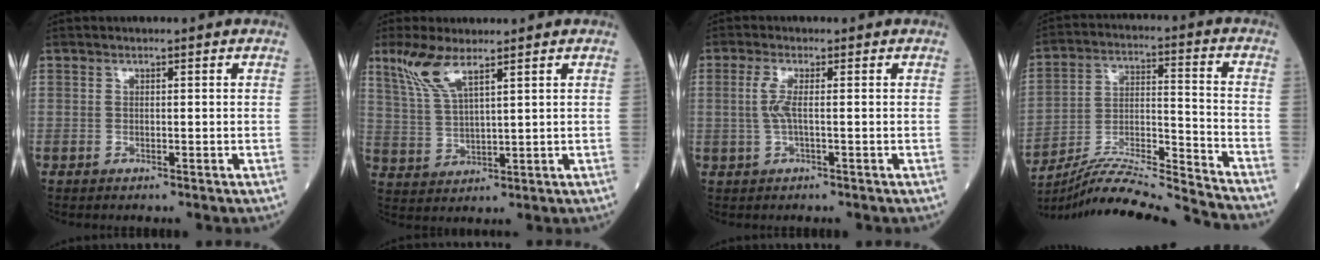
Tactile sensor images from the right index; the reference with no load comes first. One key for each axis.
{"total": 6.6, "fx": 4.5, "fy": 1.0, "fz": 4.8, "tx": -0.113, "ty": 0.005, "tz": 0.098}
{"total": 2.9, "fx": 0.1, "fy": 0.4, "fz": 2.9, "tx": -0.071, "ty": 0.001, "tz": 0.000}
{"total": 19.4, "fx": -18.5, "fy": -1.6, "fz": 5.6, "tx": -0.113, "ty": -0.003, "tz": -0.308}